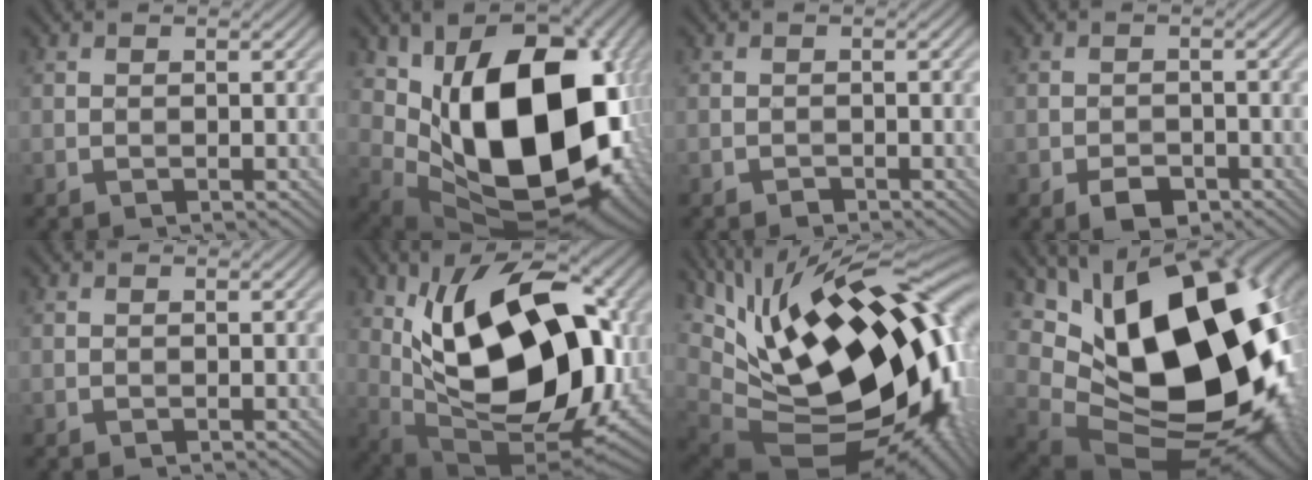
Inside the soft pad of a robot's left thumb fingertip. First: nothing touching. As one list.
[{"total": 19.6, "force": [1.4, 12.0, 15.4], "torque": [-0.248, -0.042, 0.043]}, {"total": 0.7, "force": [-0.6, 0.3, 0.2], "torque": [0.000, -0.001, -0.011]}, {"total": 3.5, "force": [-2.1, 1.9, 2.0], "torque": [-0.030, -0.005, -0.039]}, {"total": 0.0}, {"total": 18.2, "force": [3.2, 10.2, 14.8], "torque": [-0.247, -0.006, 0.057]}, {"total": 21.8, "force": [5.0, 11.0, 18.1], "torque": [-0.305, 0.007, 0.105]}, {"total": 21.6, "force": [4.7, 13.4, 16.3], "torque": [-0.275, -0.029, 0.120]}]